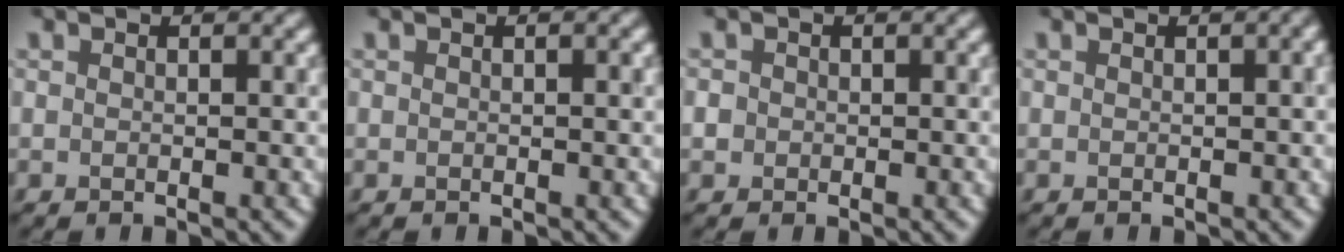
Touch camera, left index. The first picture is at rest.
{"total": 0.6, "force": [0.1, 0.0, 0.6], "torque": [-0.008, 0.003, 0.002]}
{"total": 1.2, "force": [0.0, 1.1, 0.3], "torque": [0.003, -0.002, -0.002]}
{"total": 1.4, "force": [0.2, 0.4, 1.3], "torque": [-0.010, 0.010, 0.004]}